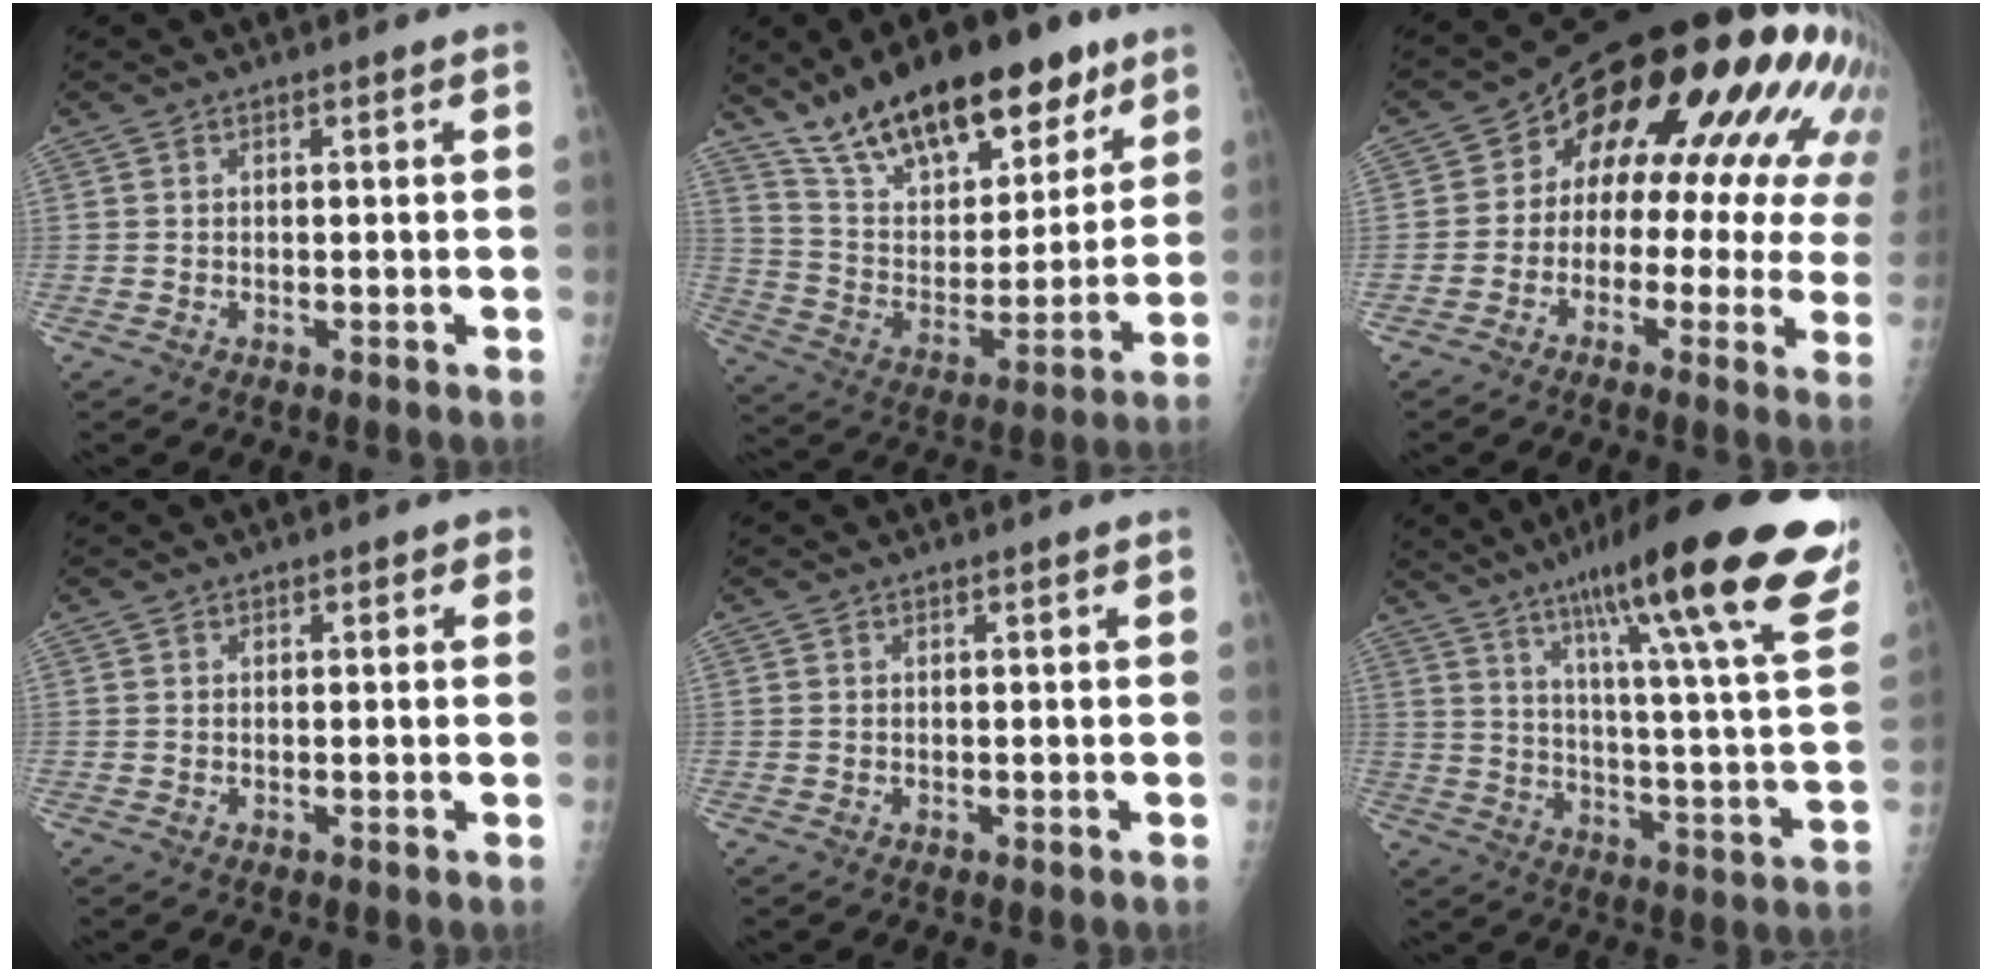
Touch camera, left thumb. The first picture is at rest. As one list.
[{"total": 25.2, "force": [17.1, 10.8, 15.0], "torque": [-0.204, -0.051, 0.284]}, {"total": 22.0, "force": [6.1, 11.8, 17.6], "torque": [-0.190, 0.044, 0.071]}, {"total": 1.6, "force": [0.4, 1.2, 0.9], "torque": [0.008, 0.004, -0.002]}, {"total": 0.0}, {"total": 29.2, "force": [18.3, 3.4, 22.5], "torque": [-0.307, -0.058, 0.263]}]